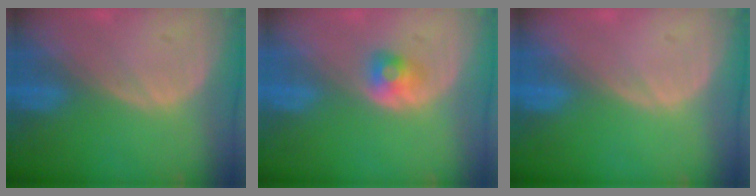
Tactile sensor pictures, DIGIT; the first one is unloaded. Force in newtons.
{"total": 2.6, "press": 2.4, "slide": 1.2}
{"total": 0.0}